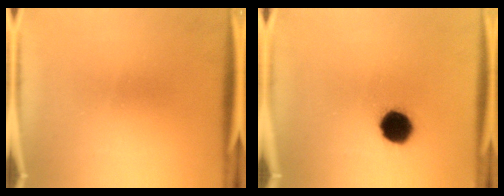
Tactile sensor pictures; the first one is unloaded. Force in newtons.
{"total": 9.7}